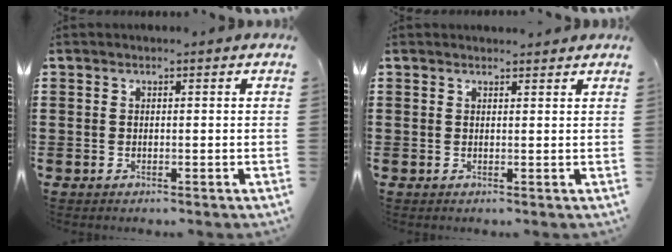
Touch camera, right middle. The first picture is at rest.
{"total": 1.0, "force": [1.0, 0.2, 0.1], "torque": [0.005, -0.001, 0.016]}